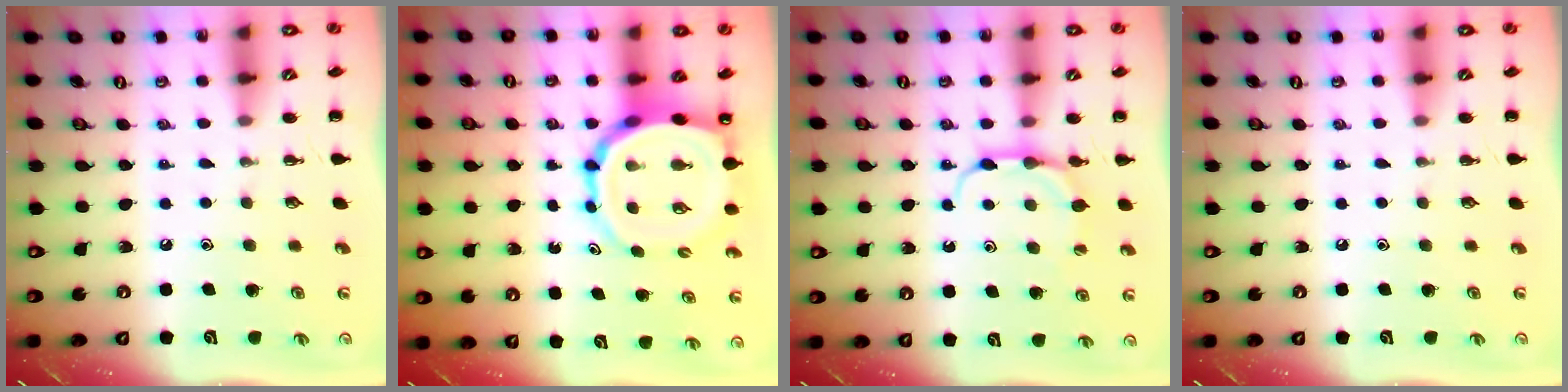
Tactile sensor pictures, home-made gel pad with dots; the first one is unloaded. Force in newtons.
{"total": 11.5, "press": 10.9, "slide": 3.6}
{"total": 5.3, "press": 5.2, "slide": 0.9}
{"total": 0.0}